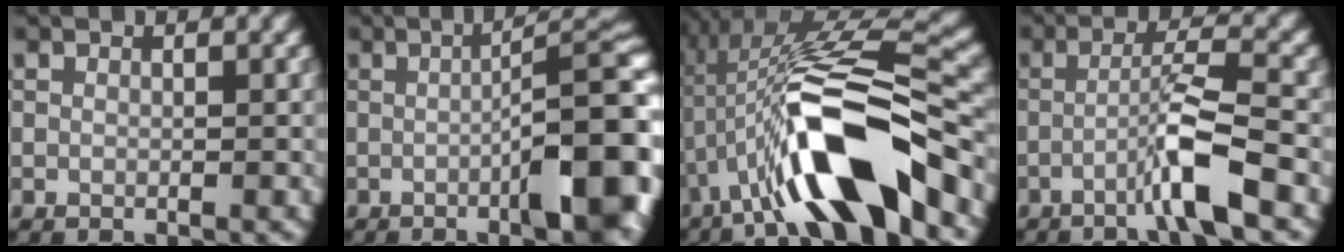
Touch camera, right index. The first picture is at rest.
{"total": 12.8, "force": [-2.4, 3.5, 12.0], "torque": [-0.115, 0.003, -0.036]}
{"total": 12.5, "force": [-4.4, 3.3, 11.2], "torque": [-0.193, 0.019, -0.083]}
{"total": 4.8, "force": [-2.0, 0.3, 4.4], "torque": [-0.073, 0.018, -0.051]}